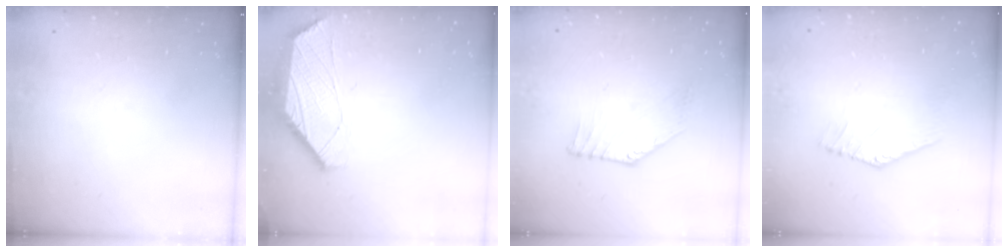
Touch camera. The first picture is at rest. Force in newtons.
{"total": 1.0, "press": 0.9, "slide": 0.5}
{"total": 2.7, "press": 2.7, "slide": 0.2}
{"total": 3.0, "press": 3.0, "slide": 0.1}